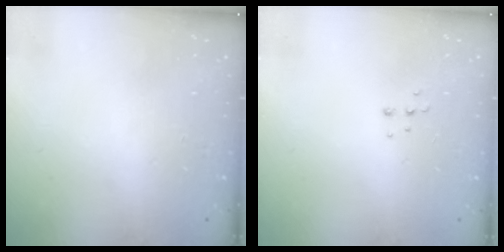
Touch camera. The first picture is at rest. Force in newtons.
{"total": 5.1, "press": 5.0, "slide": 0.4}